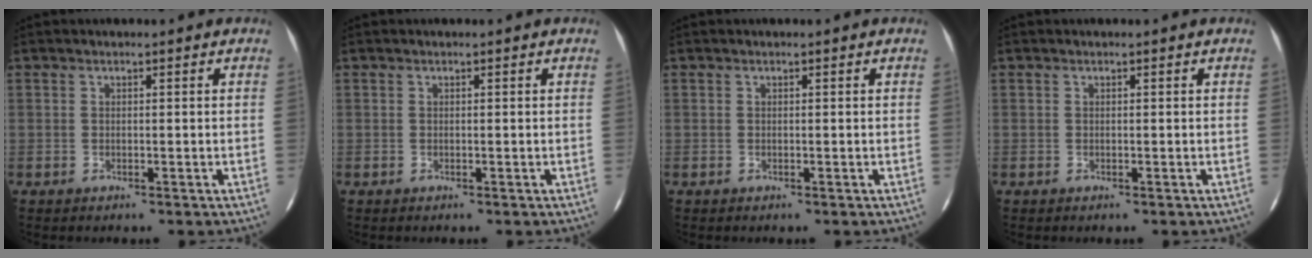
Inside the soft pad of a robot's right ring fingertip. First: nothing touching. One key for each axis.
{"total": 0.0}
{"total": 0.0}
{"total": 0.0}